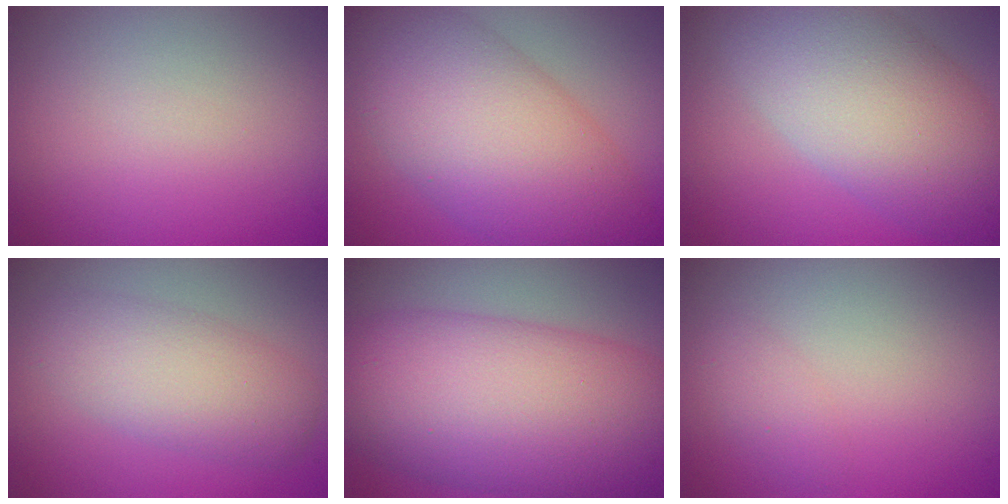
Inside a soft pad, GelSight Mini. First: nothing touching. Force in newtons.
{"total": 10.8, "press": 10.8, "slide": 0.2}
{"total": 9.9, "press": 9.9, "slide": 0.1}
{"total": 4.7, "press": 4.7, "slide": 0.2}
{"total": 13.4, "press": 13.4, "slide": 0.3}
{"total": 1.2, "press": 1.2, "slide": 0.1}